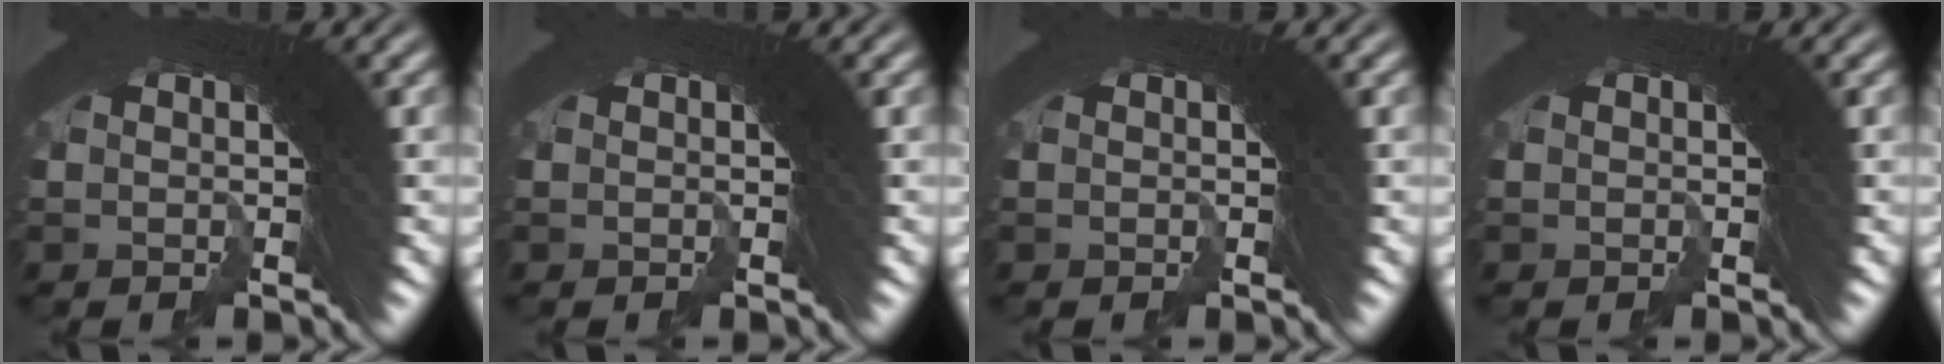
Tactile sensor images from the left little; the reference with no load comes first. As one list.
[{"total": 0.0}, {"total": 0.0}, {"total": 0.0}]